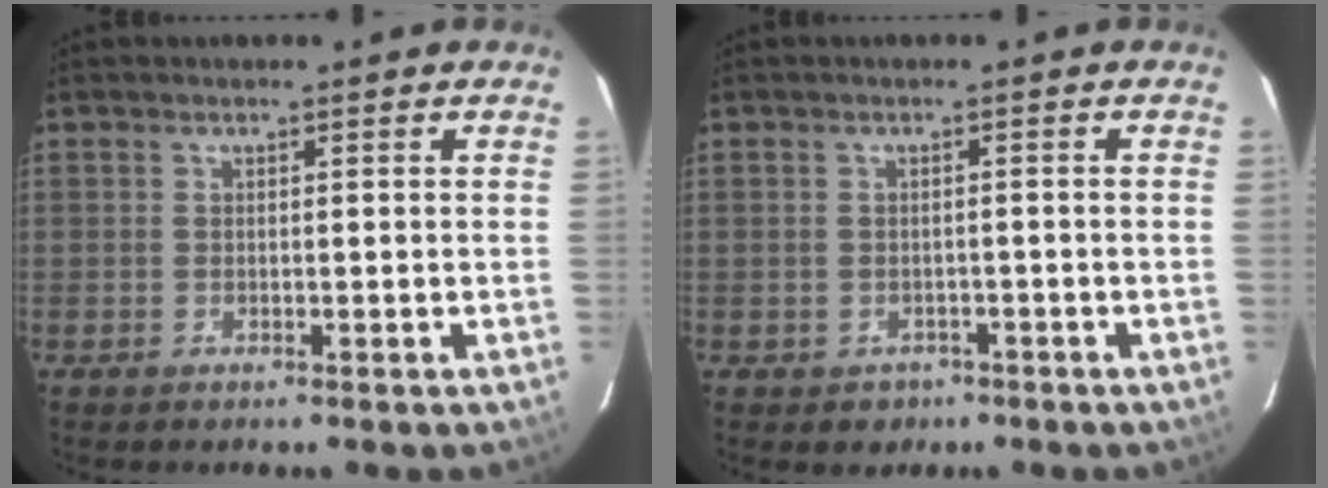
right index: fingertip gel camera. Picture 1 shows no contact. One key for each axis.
{"total": 2.4, "fx": -1.3, "fy": 1.9, "fz": 0.4, "tx": -0.006, "ty": 0.007, "tz": -0.011}